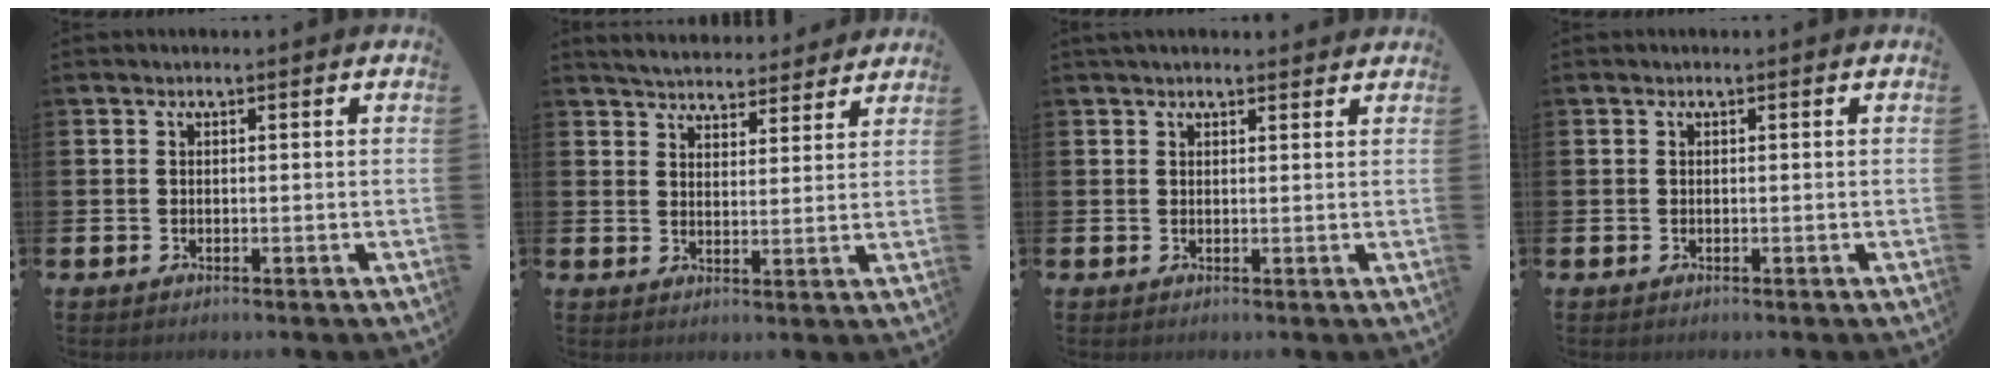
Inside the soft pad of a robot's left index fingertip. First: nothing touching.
{"total": 4.9, "force": [4.8, 0.9, 0.0], "torque": [-0.014, -0.030, 0.084]}
{"total": 1.6, "force": [1.5, 0.5, 0.4], "torque": [0.000, -0.002, 0.026]}
{"total": 0.0}